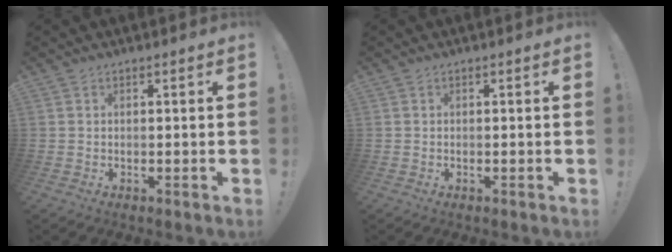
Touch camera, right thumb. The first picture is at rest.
{"total": 0.0}